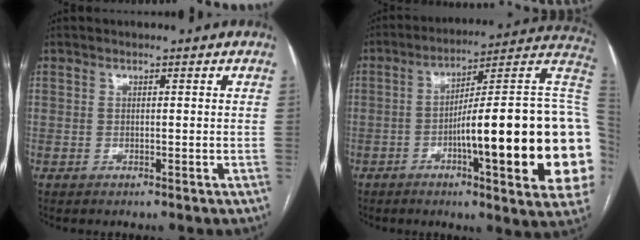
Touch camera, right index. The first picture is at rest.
{"total": 27.3, "force": [-3.8, 2.5, 26.9], "torque": [-0.271, 0.015, -0.057]}